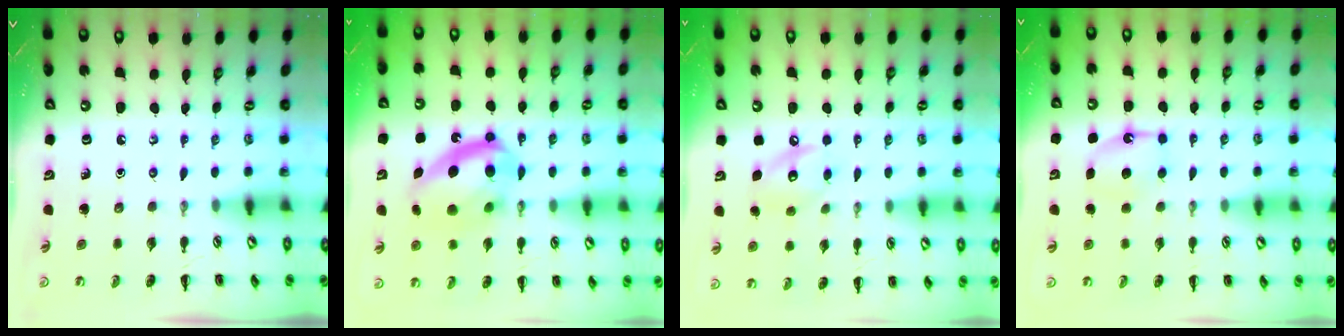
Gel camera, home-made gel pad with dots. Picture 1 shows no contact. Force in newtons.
{"total": 16.8, "press": 16.3, "slide": 3.9}
{"total": 9.0, "press": 8.9, "slide": 1.1}
{"total": 8.3, "press": 8.1, "slide": 1.7}